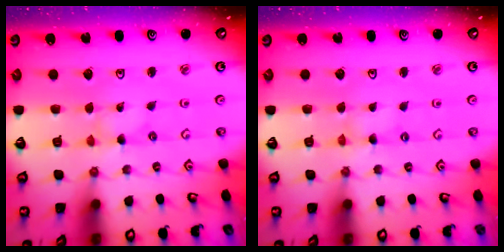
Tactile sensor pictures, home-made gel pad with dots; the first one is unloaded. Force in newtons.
{"total": 0.0}